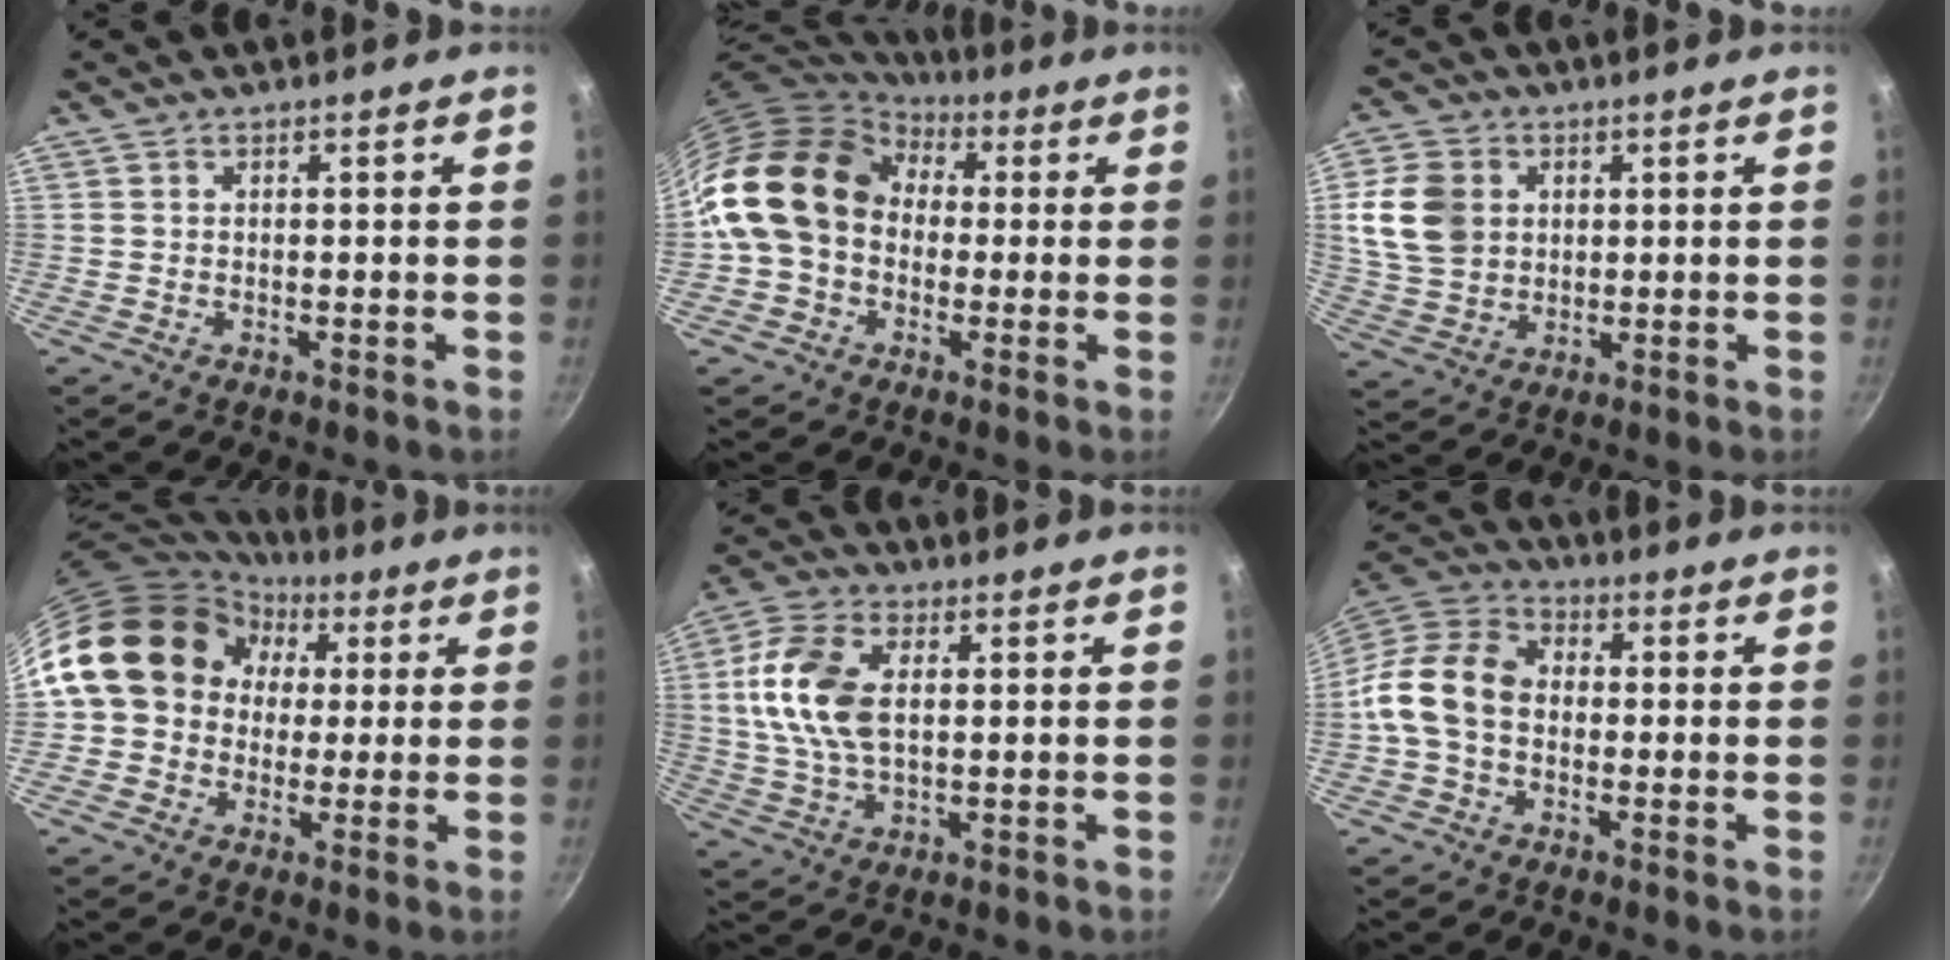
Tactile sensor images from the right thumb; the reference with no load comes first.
{"total": 17.5, "force": [2.2, 13.9, 10.5], "torque": [-0.178, 0.038, 0.026]}
{"total": 11.3, "force": [2.3, 9.1, 6.3], "torque": [-0.102, 0.001, 0.048]}
{"total": 16.2, "force": [3.1, 13.6, 8.3], "torque": [-0.111, 0.033, 0.041]}
{"total": 12.7, "force": [1.7, 7.5, 10.1], "torque": [-0.196, 0.011, 0.025]}
{"total": 12.8, "force": [-1.1, 9.5, 8.5], "torque": [-0.136, 0.034, -0.044]}